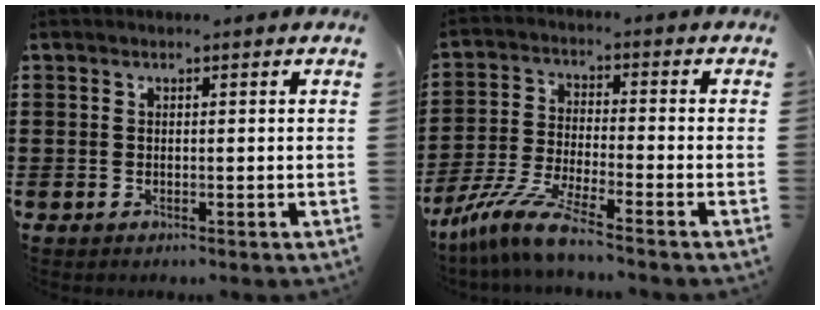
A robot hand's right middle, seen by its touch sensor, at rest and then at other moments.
{"total": 7.6, "force": [-6.6, 0.0, 3.8], "torque": [-0.090, -0.009, -0.135]}